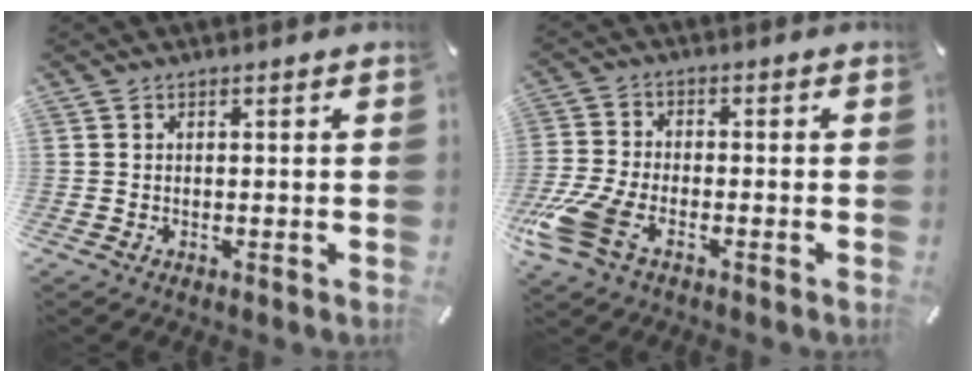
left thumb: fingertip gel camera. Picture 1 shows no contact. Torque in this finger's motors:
{"motor_torque": [0.05, 0.90, 1.02, 0.45, 0.44]}